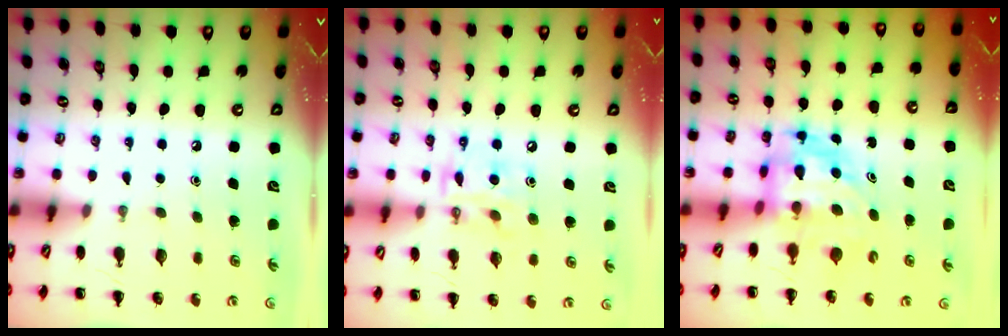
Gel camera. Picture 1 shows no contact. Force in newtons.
{"total": 11.7, "press": 11.5, "slide": 2.0}
{"total": 5.0, "press": 4.8, "slide": 1.3}